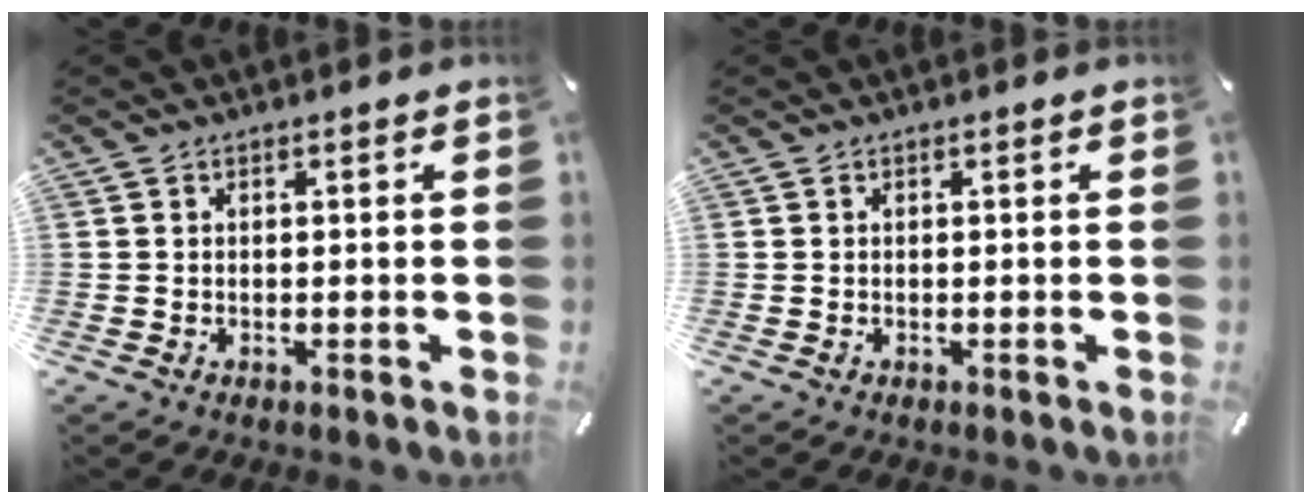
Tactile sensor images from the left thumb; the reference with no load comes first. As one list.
[{"total": 0.0}]